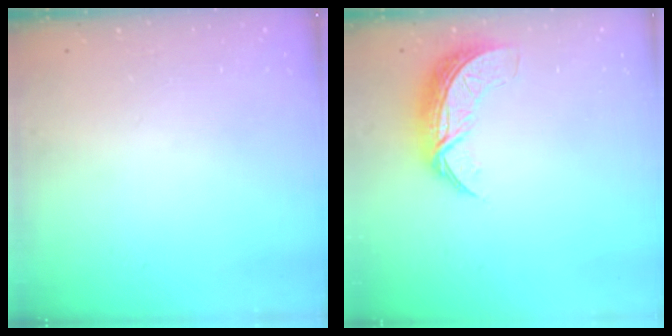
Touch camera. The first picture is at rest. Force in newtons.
{"total": 8.2, "press": 8.2, "slide": 0.3}